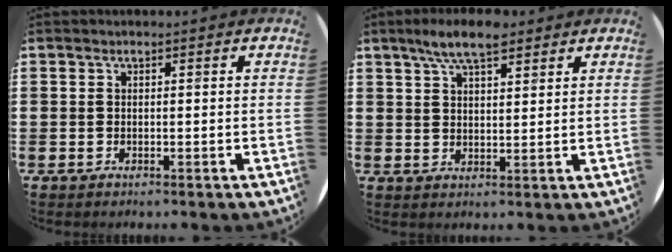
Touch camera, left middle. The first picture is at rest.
{"total": 6.2, "force": [4.7, 1.9, 3.6], "torque": [-0.071, -0.003, 0.083]}